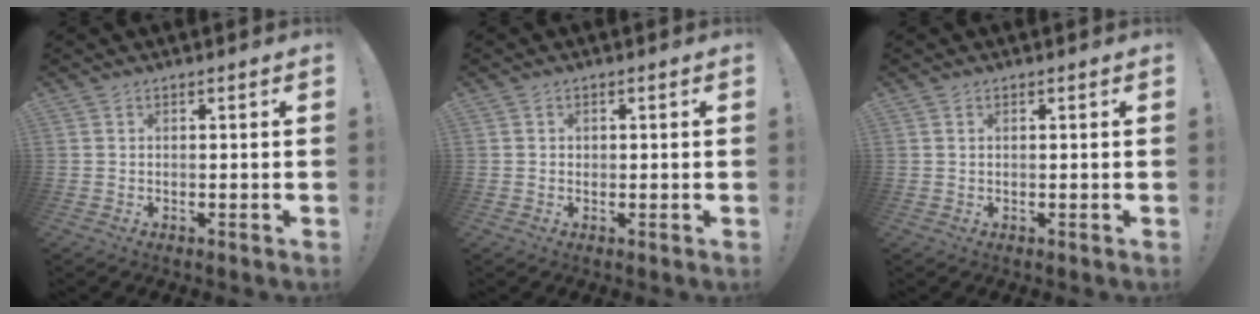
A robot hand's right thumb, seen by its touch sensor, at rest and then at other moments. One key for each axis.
{"total": 0.8, "fx": 0.2, "fy": 0.8, "fz": 0.2, "tx": -0.003, "ty": 0.002, "tz": 0.005}
{"total": 0.6, "fx": 0.5, "fy": 0.1, "fz": 0.3, "tx": 0.001, "ty": -0.003, "tz": 0.008}